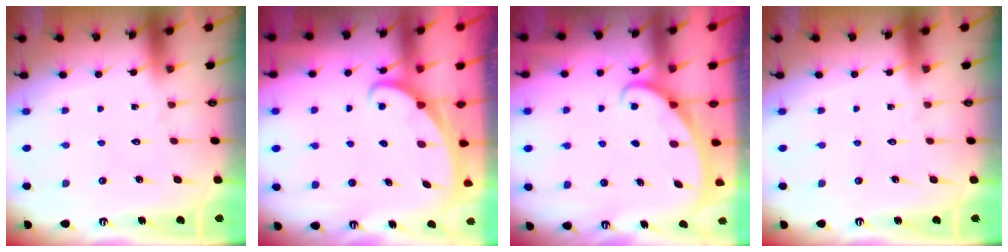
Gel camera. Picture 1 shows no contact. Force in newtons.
{"total": 2.2, "press": 2.2, "slide": 0.2}
{"total": 2.2, "press": 2.2, "slide": 0.4}
{"total": 0.0}